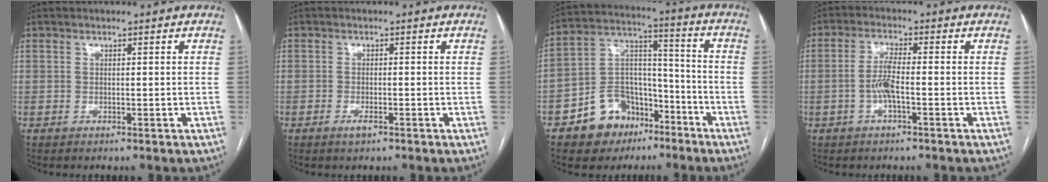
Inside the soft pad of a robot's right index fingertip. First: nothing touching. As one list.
[{"total": 1.5, "force": [-1.0, 0.3, 1.1], "torque": [-0.020, -0.001, -0.016]}, {"total": 12.5, "force": [-7.5, 8.7, 4.9], "torque": [-0.089, 0.046, -0.122]}, {"total": 4.1, "force": [-1.2, 0.4, 3.9], "torque": [-0.082, 0.005, -0.023]}]